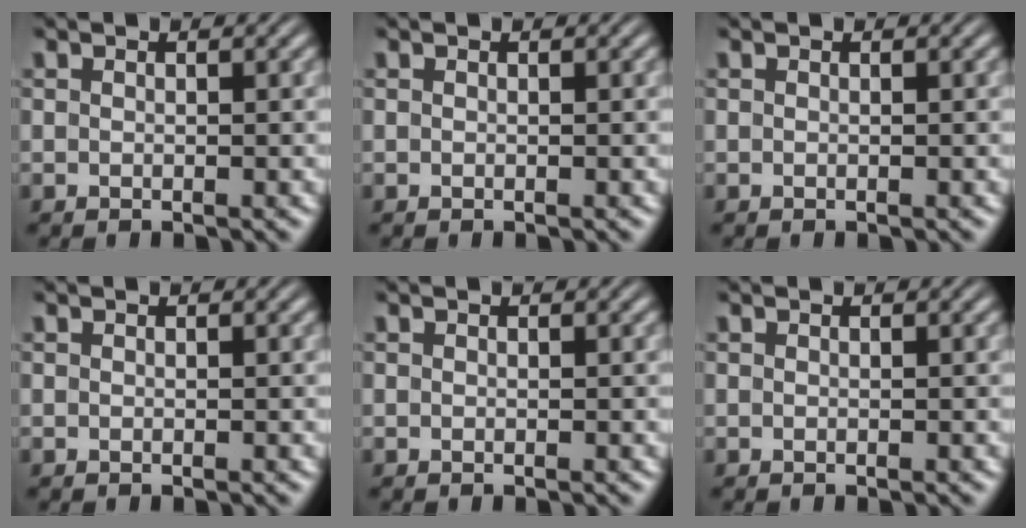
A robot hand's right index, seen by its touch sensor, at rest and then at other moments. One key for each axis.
{"total": 0.0}
{"total": 0.0}
{"total": 0.0}
{"total": 0.0}
{"total": 0.0}